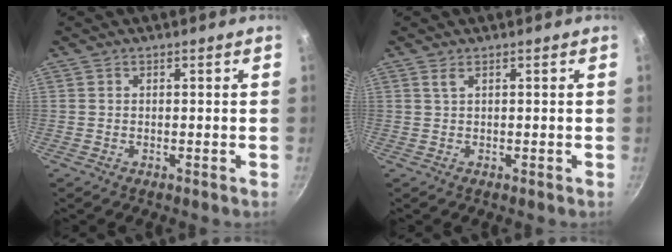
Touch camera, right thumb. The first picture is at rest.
{"total": 0.7, "force": [0.3, 0.0, 0.7], "torque": [-0.013, 0.001, 0.006]}